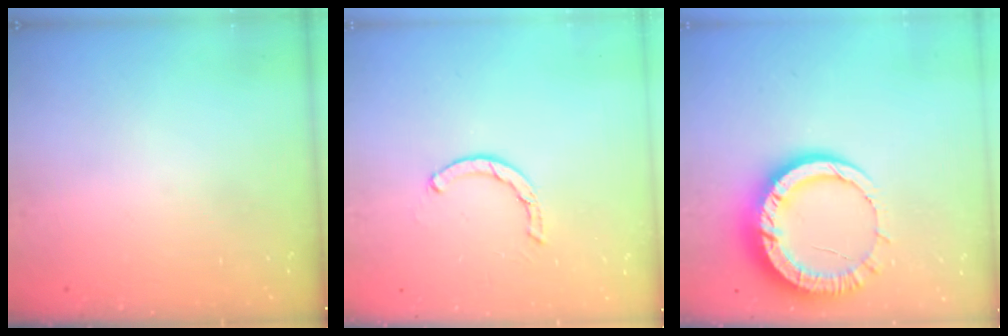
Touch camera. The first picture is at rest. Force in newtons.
{"total": 1.6, "press": 1.6, "slide": 0.1}
{"total": 14.2, "press": 14.1, "slide": 1.5}